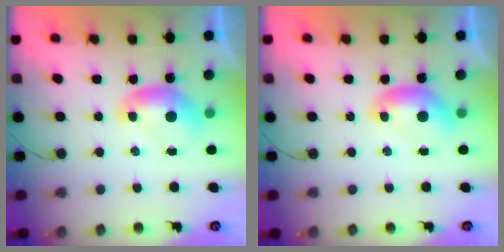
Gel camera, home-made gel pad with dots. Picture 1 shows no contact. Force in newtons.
{"total": 0.0}